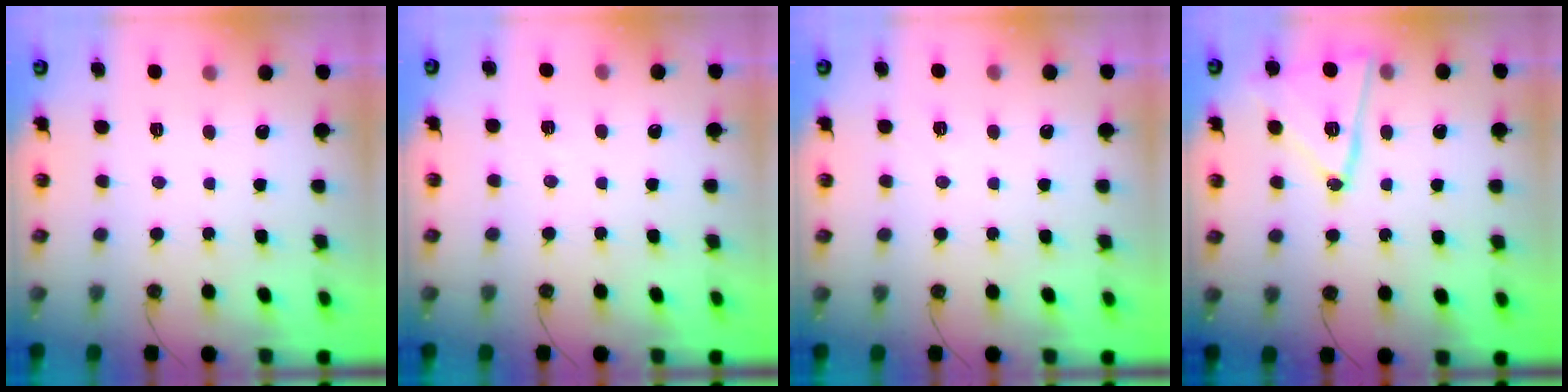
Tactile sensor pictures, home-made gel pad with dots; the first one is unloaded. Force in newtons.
{"total": 3.3, "press": 3.0, "slide": 1.5}
{"total": 6.0, "press": 4.4, "slide": 4.2}
{"total": 15.2, "press": 15.2, "slide": 0.7}